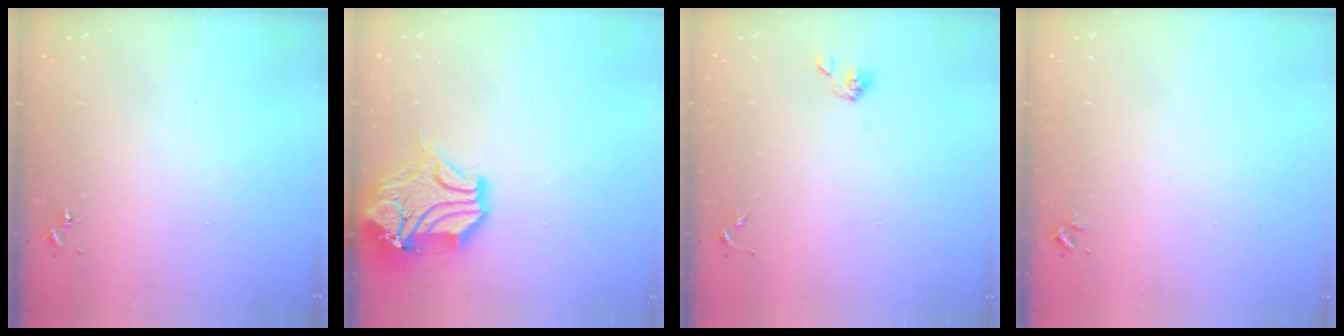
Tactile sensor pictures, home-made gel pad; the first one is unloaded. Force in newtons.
{"total": 16.8, "press": 16.6, "slide": 2.4}
{"total": 5.0, "press": 4.7, "slide": 1.7}
{"total": 2.4, "press": 2.4, "slide": 0.3}